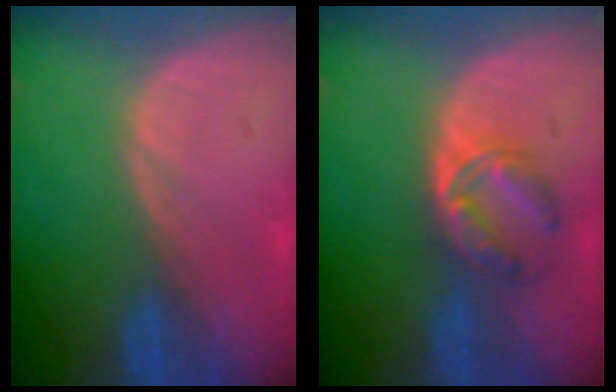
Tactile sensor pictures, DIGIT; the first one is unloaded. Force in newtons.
{"total": 5.6, "press": 5.4, "slide": 1.4}